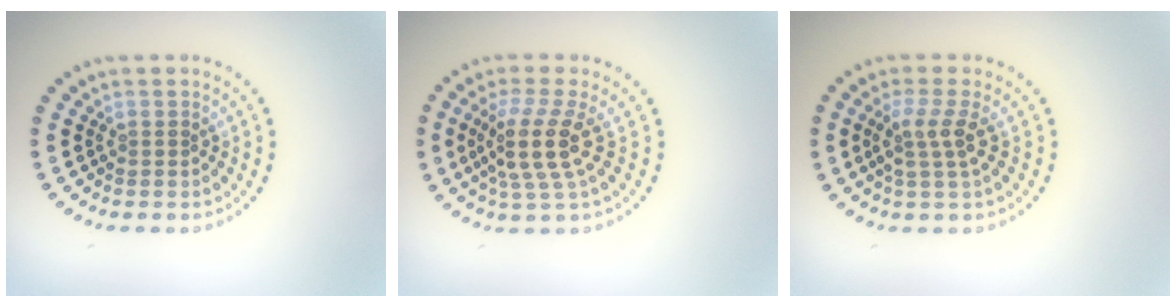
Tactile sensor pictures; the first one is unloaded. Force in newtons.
{"total": 4.0, "press": 3.0, "slide": 2.7}
{"total": 2.6, "press": 2.0, "slide": 1.6}